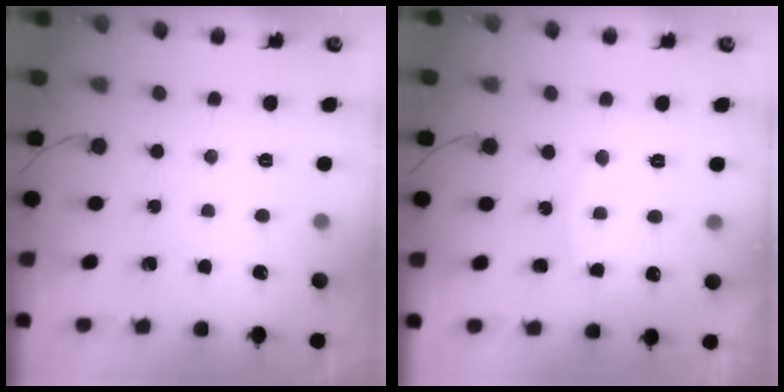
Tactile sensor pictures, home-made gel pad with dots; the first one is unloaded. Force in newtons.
{"total": 8.4, "press": 8.4, "slide": 0.6}